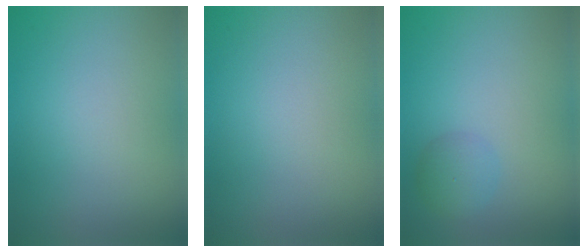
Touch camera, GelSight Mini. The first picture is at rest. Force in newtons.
{"total": 0.0}
{"total": 2.0, "press": 2.0, "slide": 0.0}